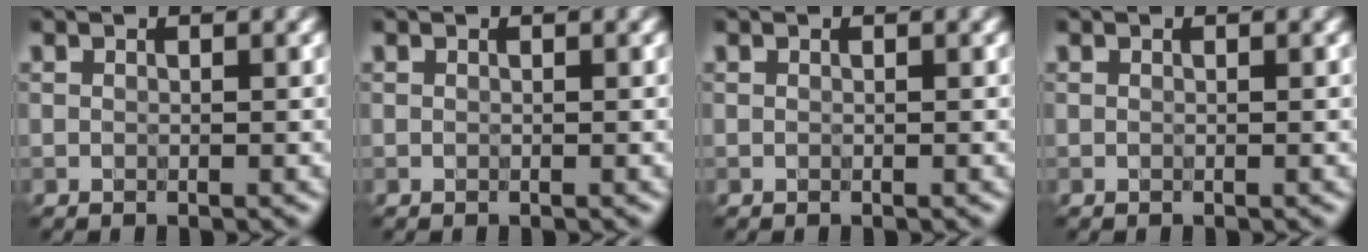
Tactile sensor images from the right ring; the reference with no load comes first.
{"total": 0.0}
{"total": 0.0}
{"total": 0.0}